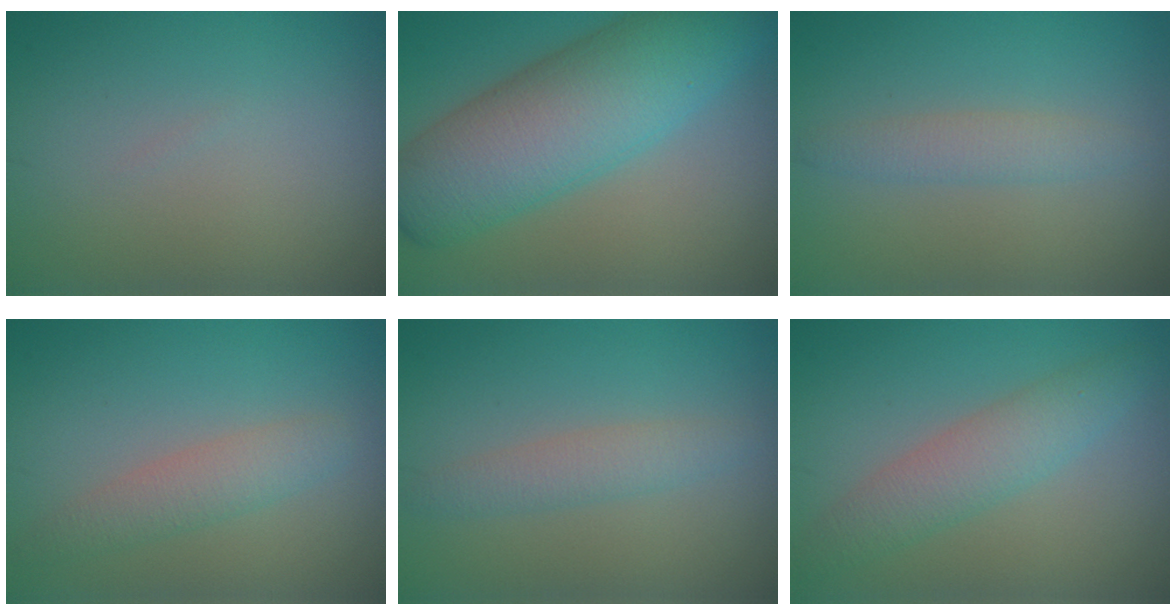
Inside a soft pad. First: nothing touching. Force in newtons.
{"total": 10.4, "press": 10.4, "slide": 0.3}
{"total": 2.0, "press": 2.0, "slide": 0.1}
{"total": 2.6, "press": 2.6, "slide": 0.2}
{"total": 2.1, "press": 2.1, "slide": 0.1}
{"total": 3.7, "press": 3.7, "slide": 0.1}